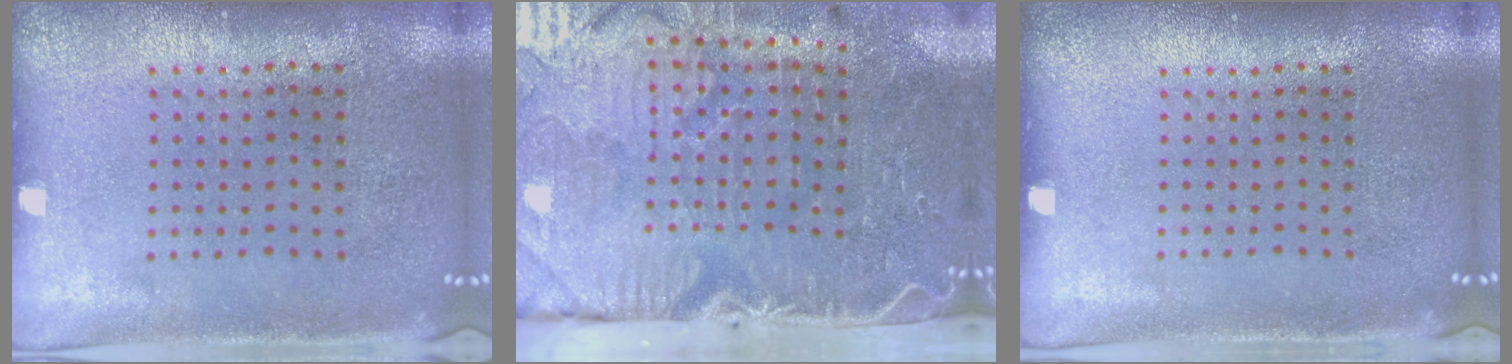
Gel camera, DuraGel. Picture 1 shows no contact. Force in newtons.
{"total": 5.3, "press": 4.4, "slide": 3.1}
{"total": 0.0}